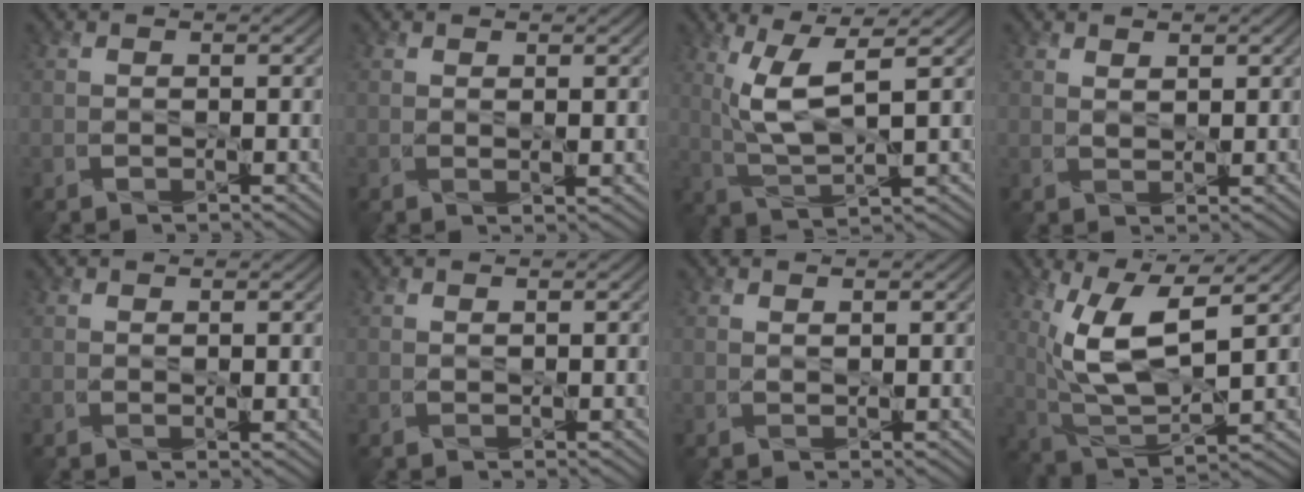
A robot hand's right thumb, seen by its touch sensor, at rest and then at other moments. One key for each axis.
{"total": 1.1, "fx": 0.7, "fy": 0.2, "fz": 0.9, "tx": -0.017, "ty": -0.004, "tz": 0.014}
{"total": 7.5, "fx": 2.5, "fy": 2.1, "fz": 6.7, "tx": -0.153, "ty": 0.003, "tz": 0.055}
{"total": 1.5, "fx": 1.1, "fy": 0.7, "fz": 0.8, "tx": -0.018, "ty": -0.005, "tz": 0.025}
{"total": 0.8, "fx": 0.5, "fy": 0.2, "fz": 0.6, "tx": -0.009, "ty": -0.002, "tz": 0.011}
{"total": 0.5, "fx": 0.4, "fy": 0.2, "fz": 0.2, "tx": -0.003, "ty": -0.002, "tz": 0.009}
{"total": 0.8, "fx": 0.6, "fy": 0.3, "fz": 0.4, "tx": -0.009, "ty": -0.003, "tz": 0.013}
{"total": 11.7, "fx": 3.9, "fy": 4.3, "fz": 10.1, "tx": -0.217, "ty": 0.000, "tz": 0.082}